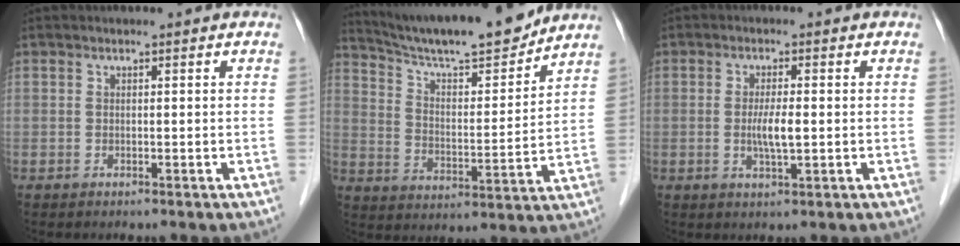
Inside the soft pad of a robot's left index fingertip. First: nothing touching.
{"total": 16.0, "force": [14.6, 1.0, 6.4], "torque": [-0.111, -0.008, 0.235]}
{"total": 3.6, "force": [-0.6, 0.4, 3.5], "torque": [-0.068, -0.009, -0.011]}